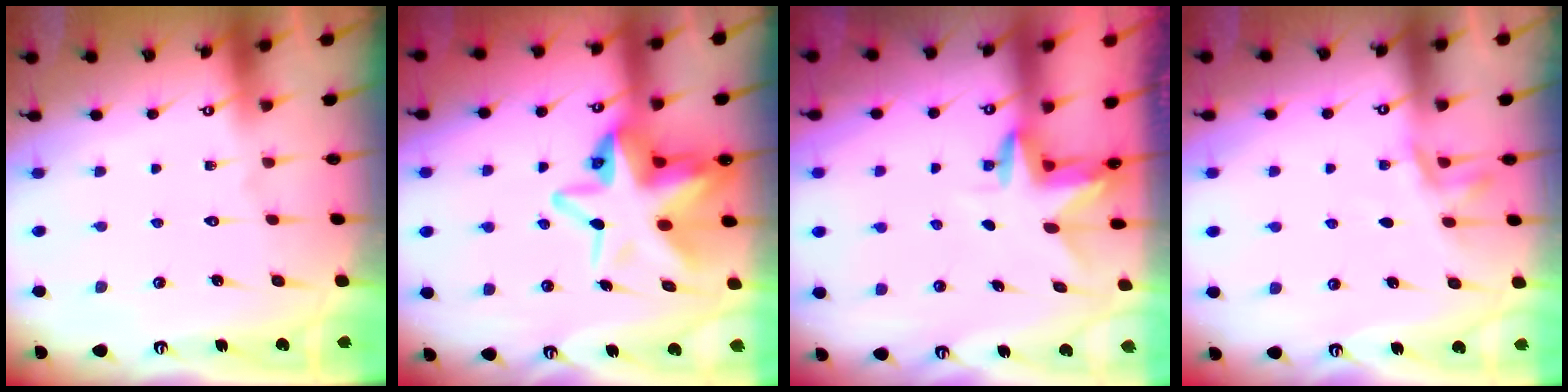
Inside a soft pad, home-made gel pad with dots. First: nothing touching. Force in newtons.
{"total": 14.7, "press": 14.5, "slide": 2.2}
{"total": 3.3, "press": 3.3, "slide": 0.3}
{"total": 5.0, "press": 4.7, "slide": 1.7}